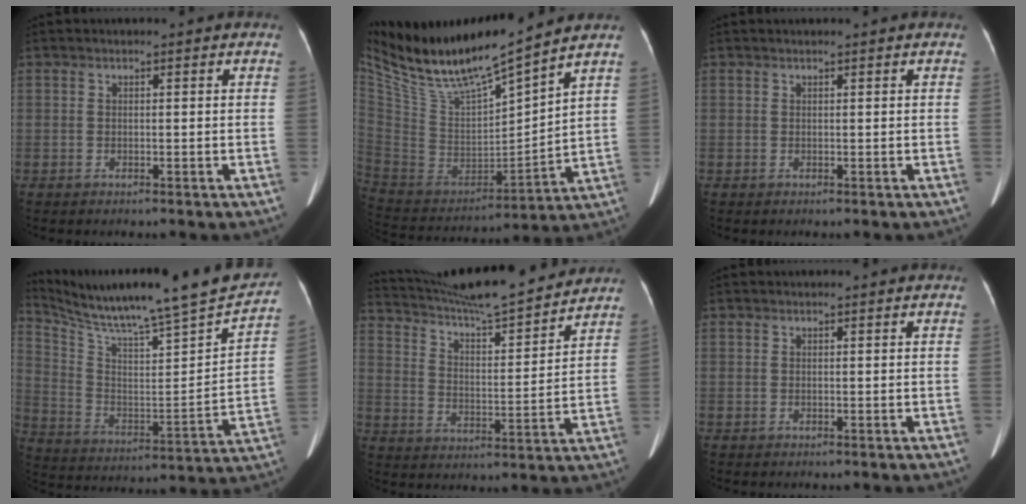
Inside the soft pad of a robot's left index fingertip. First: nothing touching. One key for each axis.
{"total": 19.5, "fx": 16.6, "fy": 1.1, "fz": 10.1, "tx": -0.202, "ty": -0.006, "tz": 0.318}
{"total": 0.6, "fx": 0.6, "fy": -0.1, "fz": 0.3, "tx": -0.003, "ty": 0.011, "tz": 0.012}
{"total": 25.5, "fx": 22.8, "fy": 0.5, "fz": 11.4, "tx": -0.199, "ty": -0.052, "tz": 0.335}
{"total": 19.7, "fx": 18.2, "fy": 0.6, "fz": 7.5, "tx": -0.133, "ty": -0.005, "tz": 0.277}
{"total": 0.0}